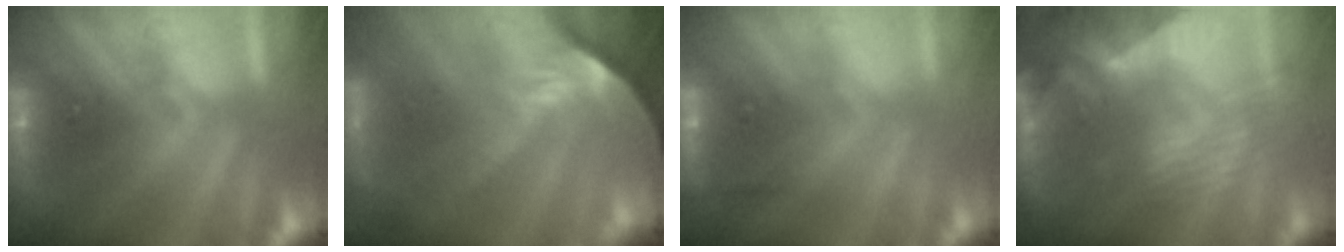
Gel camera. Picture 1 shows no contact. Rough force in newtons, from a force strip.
{"total": 7.3}
{"total": 2.2}
{"total": 8.6}